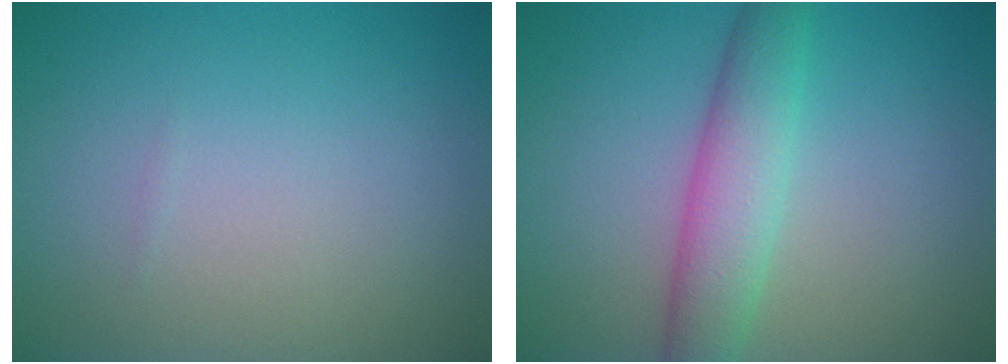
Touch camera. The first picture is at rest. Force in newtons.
{"total": 4.6, "press": 4.6, "slide": 0.0}